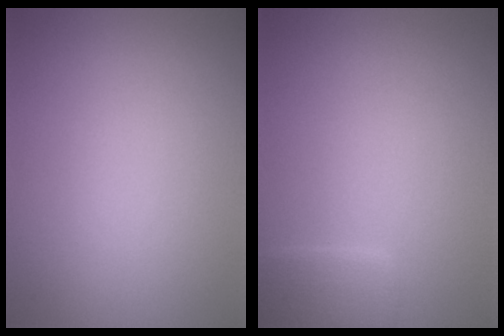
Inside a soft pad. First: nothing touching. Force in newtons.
{"total": 1.9, "press": 1.9, "slide": 0.2}